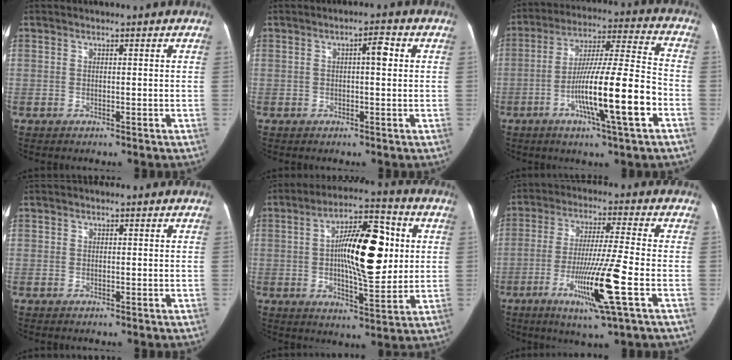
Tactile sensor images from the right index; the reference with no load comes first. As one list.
[{"total": 3.0, "force": [0.6, 0.7, 2.9], "torque": [-0.043, 0.011, 0.005]}, {"total": 16.2, "force": [-5.7, 0.3, 15.2], "torque": [-0.263, -0.003, -0.096]}, {"total": 0.0}, {"total": 15.8, "force": [1.9, 4.9, 14.9], "torque": [-0.237, 0.024, 0.028]}, {"total": 12.6, "force": [-4.5, -0.8, 11.7], "torque": [-0.217, -0.025, -0.086]}]